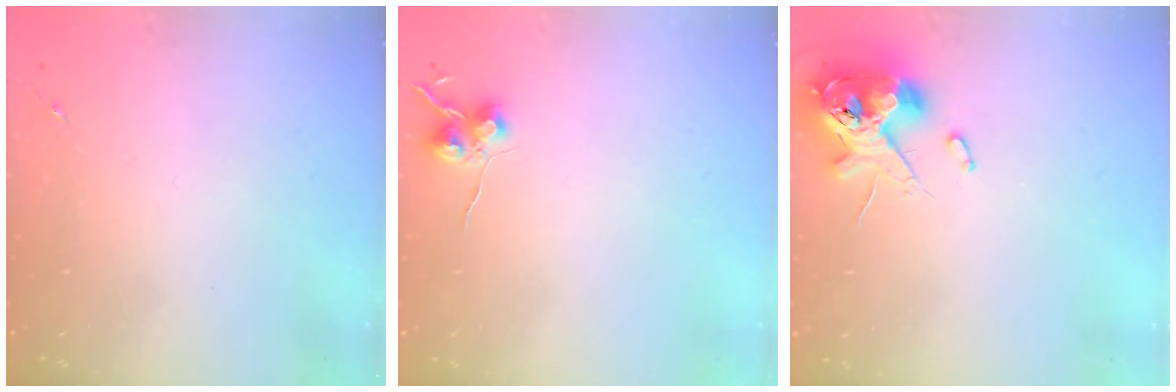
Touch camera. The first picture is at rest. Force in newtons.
{"total": 6.9, "press": 6.9, "slide": 0.6}
{"total": 12.6, "press": 12.5, "slide": 2.0}